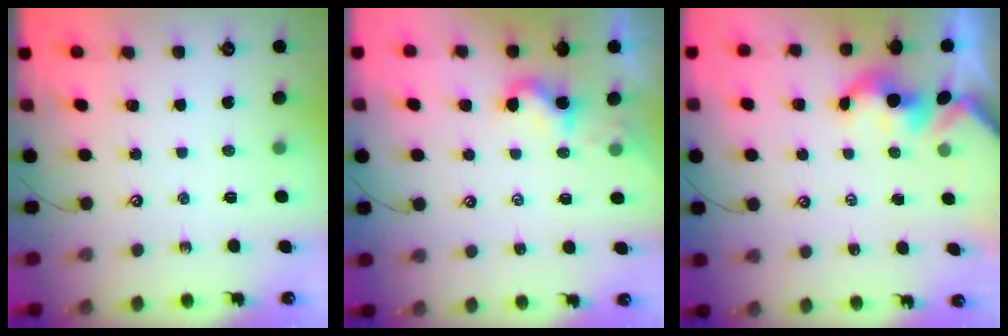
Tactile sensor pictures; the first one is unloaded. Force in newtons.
{"total": 0.6, "press": 0.6, "slide": 0.3}
{"total": 1.5, "press": 1.5, "slide": 0.2}